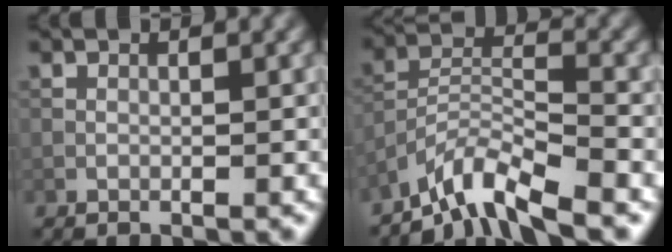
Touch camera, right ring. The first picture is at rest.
{"total": 5.6, "force": [-5.0, 0.6, 2.5], "torque": [-0.043, 0.001, -0.103]}